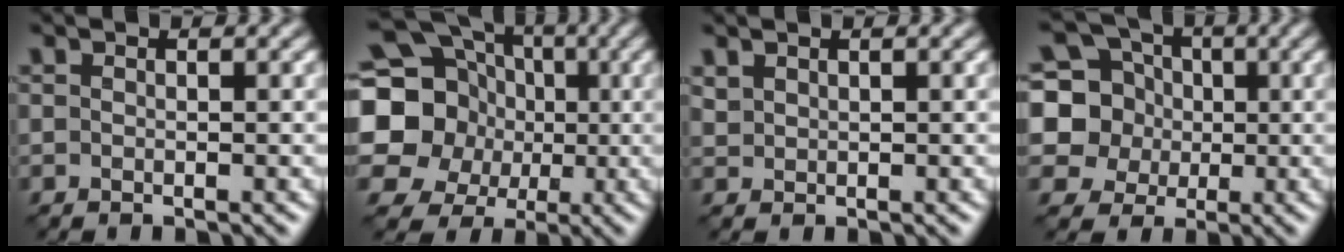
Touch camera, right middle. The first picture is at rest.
{"total": 17.6, "force": [1.7, 16.2, 6.6], "torque": [-0.161, 0.032, -0.016]}
{"total": 0.9, "force": [0.7, 0.5, -0.1], "torque": [-0.002, 0.000, 0.019]}
{"total": 6.9, "force": [0.9, 6.3, 2.4], "torque": [-0.059, 0.024, -0.006]}